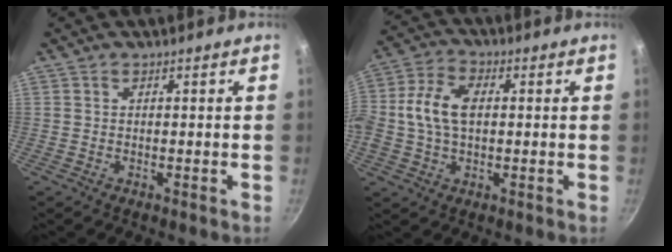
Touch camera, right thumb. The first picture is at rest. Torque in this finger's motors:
{"motor_torque": [0.34, 0.36, 0.55, -0.06, 0.17]}